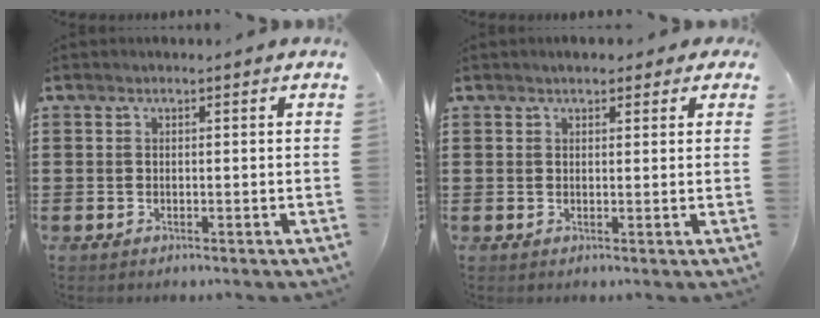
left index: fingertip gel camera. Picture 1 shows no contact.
{"total": 1.8, "force": [1.5, 0.8, 0.7], "torque": [-0.018, 0.010, 0.027]}